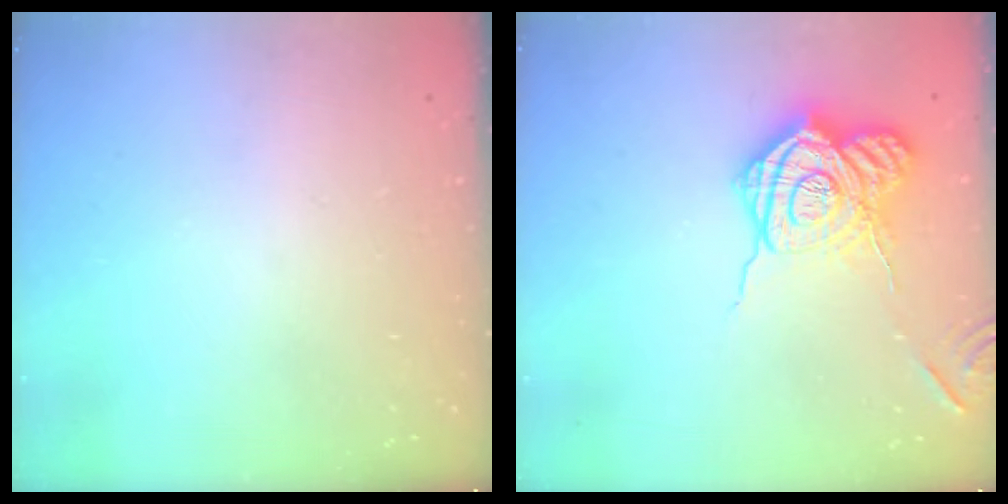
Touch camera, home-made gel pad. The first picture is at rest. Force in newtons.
{"total": 18.0, "press": 17.9, "slide": 1.4}